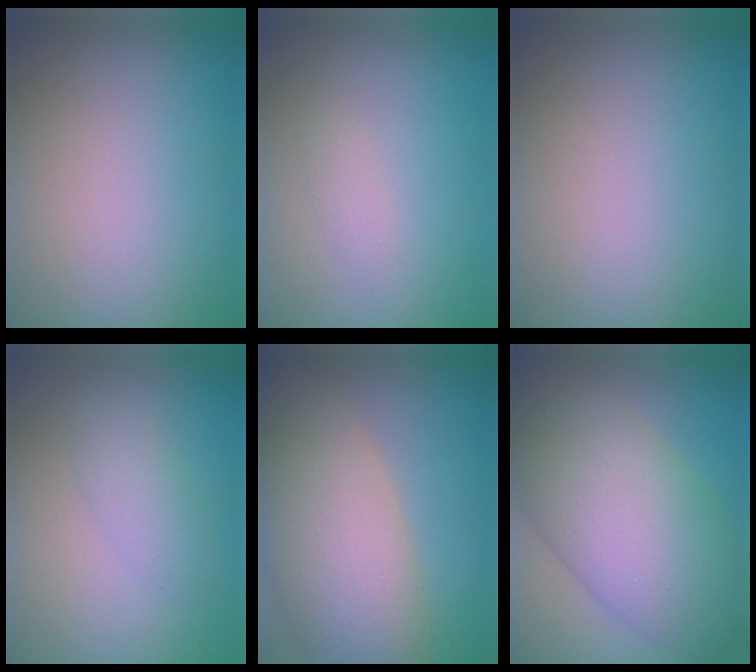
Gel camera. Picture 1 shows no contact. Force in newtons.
{"total": 0.8, "press": 0.8, "slide": 0.0}
{"total": 0.0}
{"total": 2.1, "press": 2.1, "slide": 0.1}
{"total": 9.9, "press": 9.8, "slide": 1.0}
{"total": 11.9, "press": 11.9, "slide": 0.3}